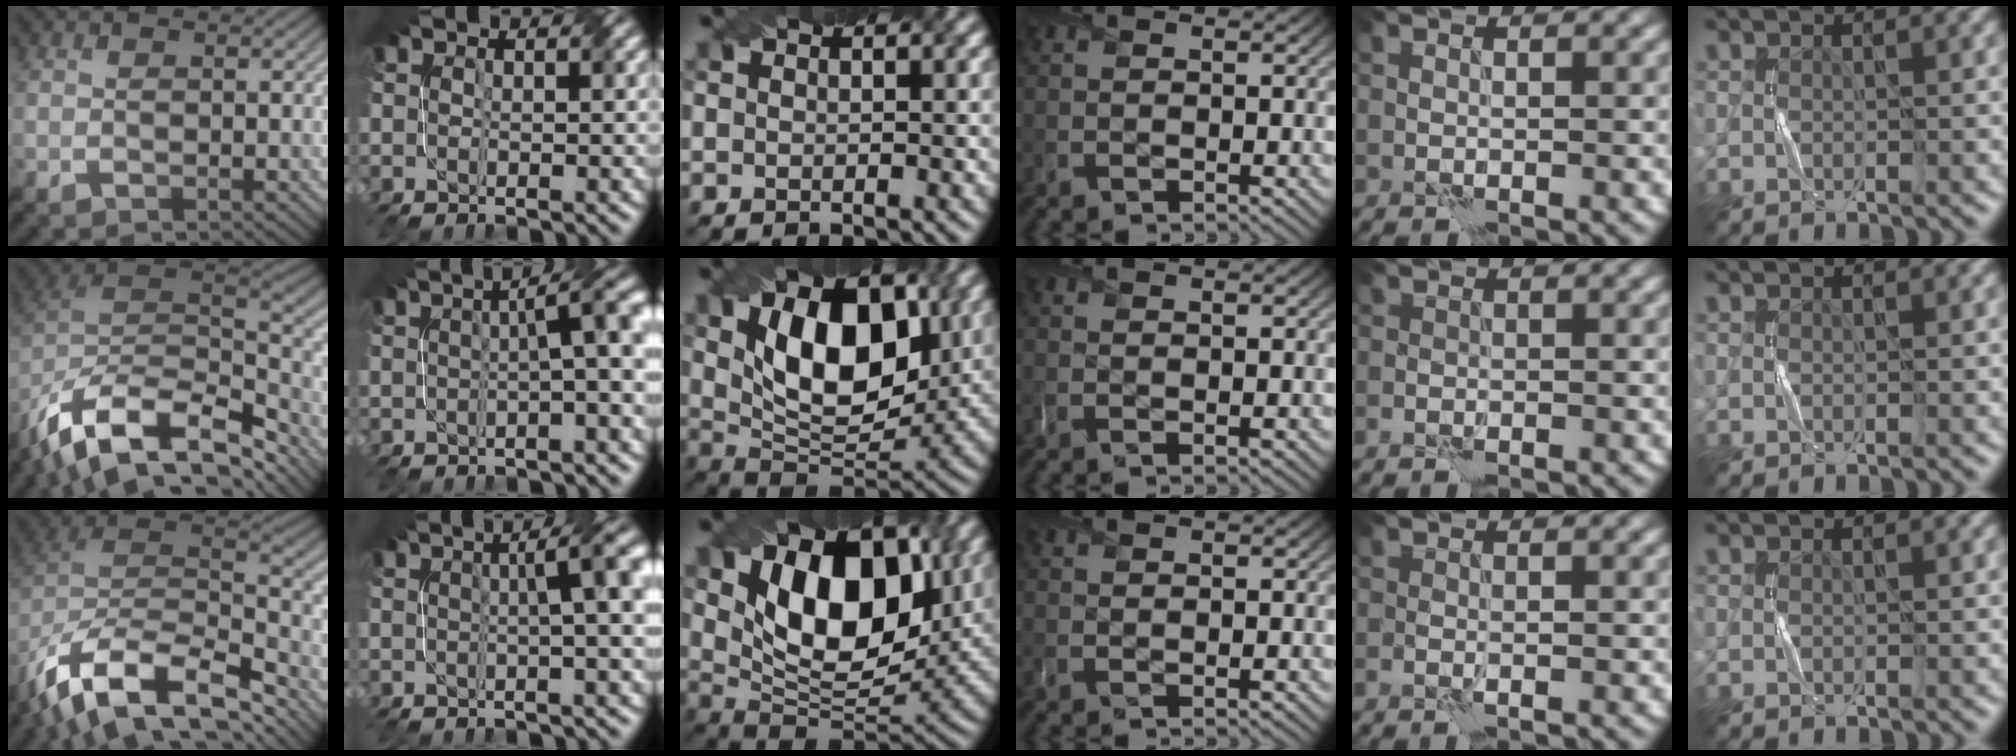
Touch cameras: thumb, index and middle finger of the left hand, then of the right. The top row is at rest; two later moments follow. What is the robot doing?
{"motion": "twist", "object": "screw"}